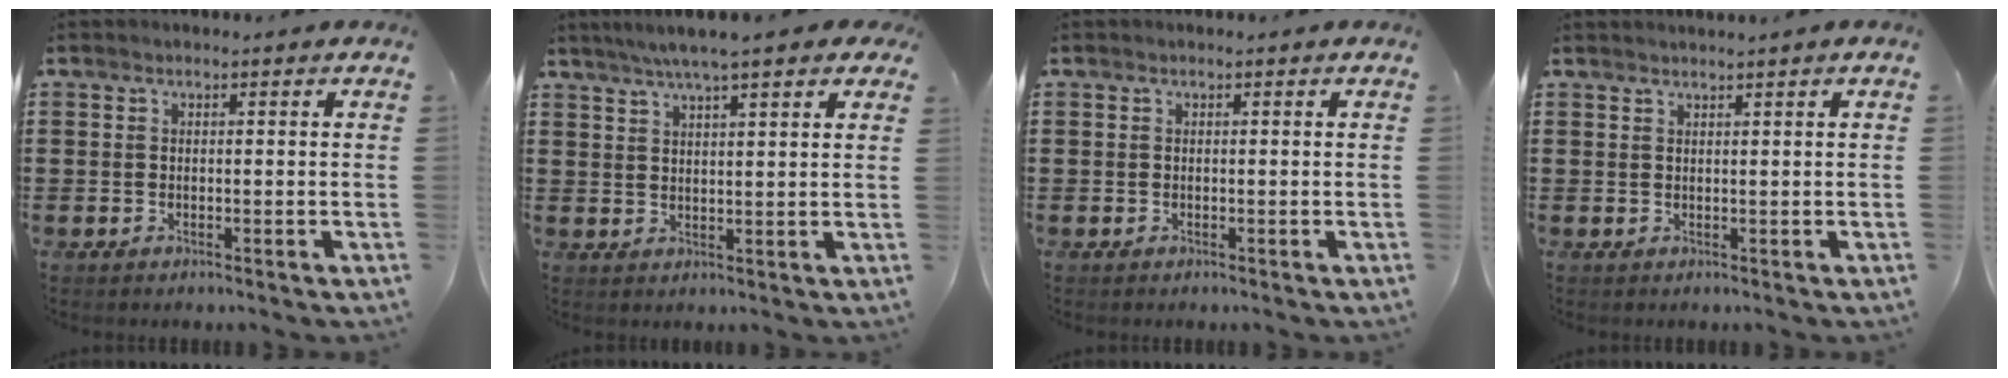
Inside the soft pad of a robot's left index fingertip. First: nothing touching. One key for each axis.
{"total": 5.1, "fx": 4.1, "fy": 0.3, "fz": 3.1, "tx": -0.073, "ty": -0.002, "tz": 0.071}
{"total": 0.0}
{"total": 0.9, "fx": 0.8, "fy": -0.3, "fz": 0.2, "tx": -0.004, "ty": -0.004, "tz": 0.015}